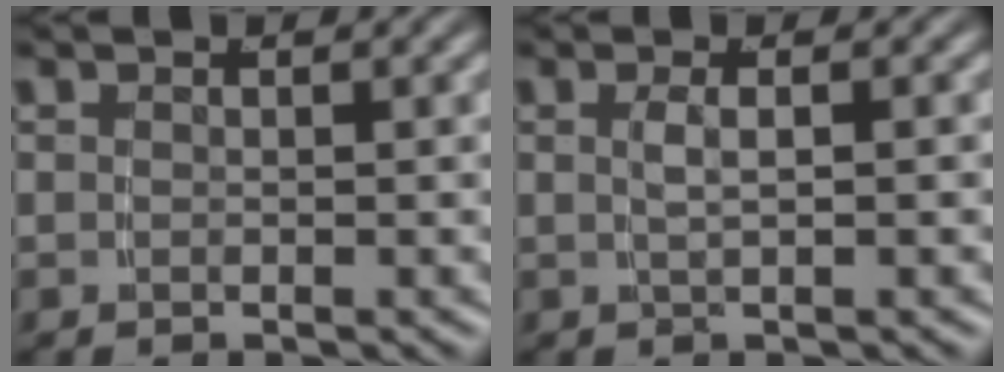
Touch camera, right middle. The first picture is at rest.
{"total": 1.4, "force": [-0.2, -0.6, 1.3], "torque": [-0.027, -0.002, 0.003]}